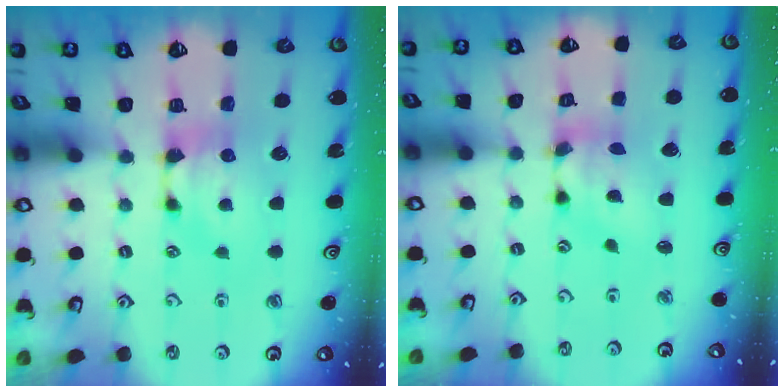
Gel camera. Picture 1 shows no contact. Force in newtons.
{"total": 4.7, "press": 4.4, "slide": 1.7}